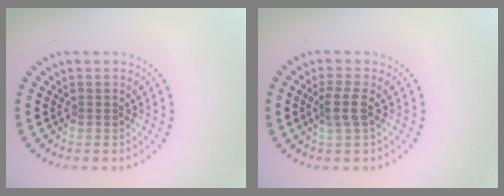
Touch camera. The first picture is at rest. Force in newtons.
{"total": 1.9, "press": 1.6, "slide": 1.0}